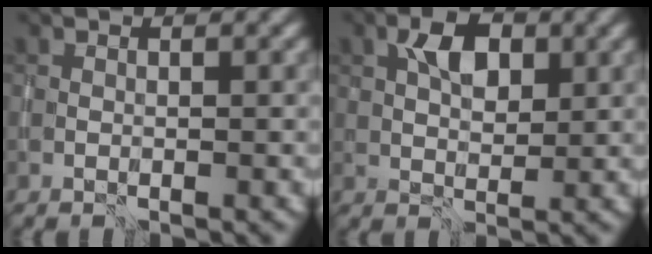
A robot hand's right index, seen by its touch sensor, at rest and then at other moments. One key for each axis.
{"total": 3.7, "fx": 1.3, "fy": 2.2, "fz": 2.7, "tx": -0.046, "ty": 0.004, "tz": 0.022}